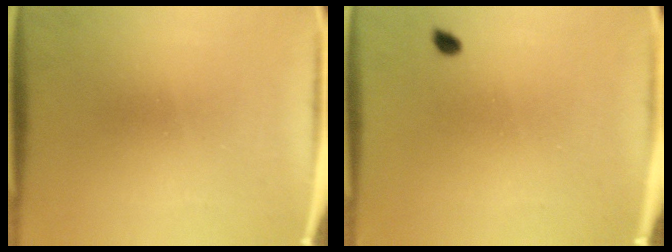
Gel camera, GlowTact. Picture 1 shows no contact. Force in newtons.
{"total": 0.9}